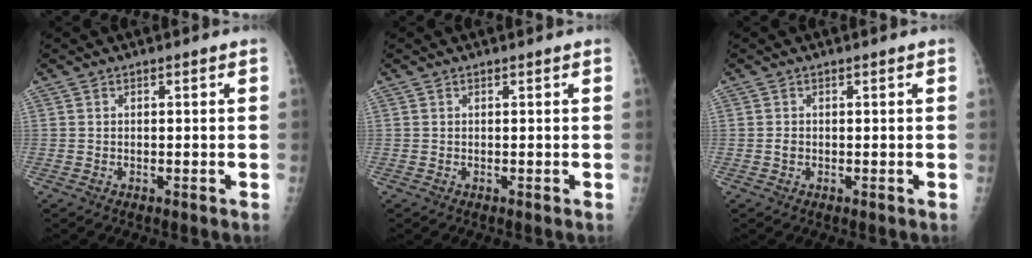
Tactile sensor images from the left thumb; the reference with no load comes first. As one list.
[{"total": 0.0}, {"total": 0.9, "force": [-0.3, 0.7, 0.4], "torque": [-0.004, 0.002, -0.004]}]